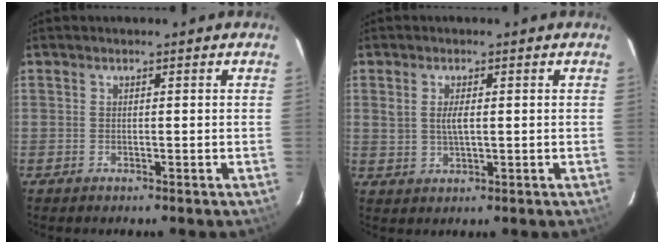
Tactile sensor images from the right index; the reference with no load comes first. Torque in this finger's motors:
{"motor_torque": [0.06, 0.04, 0.05, 0.03]}